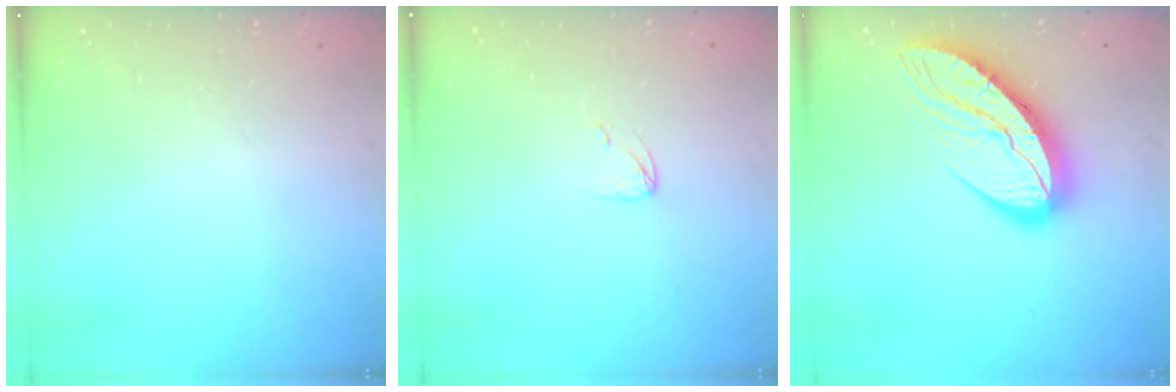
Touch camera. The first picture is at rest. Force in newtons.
{"total": 2.9, "press": 2.9, "slide": 0.3}
{"total": 15.1, "press": 15.0, "slide": 1.3}